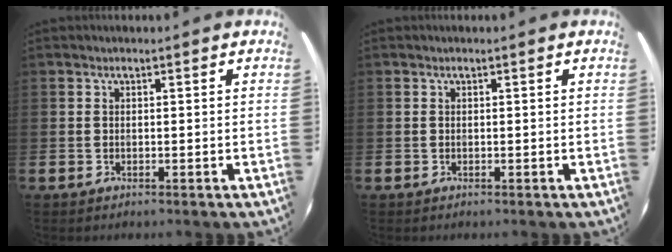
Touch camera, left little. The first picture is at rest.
{"total": 0.0}